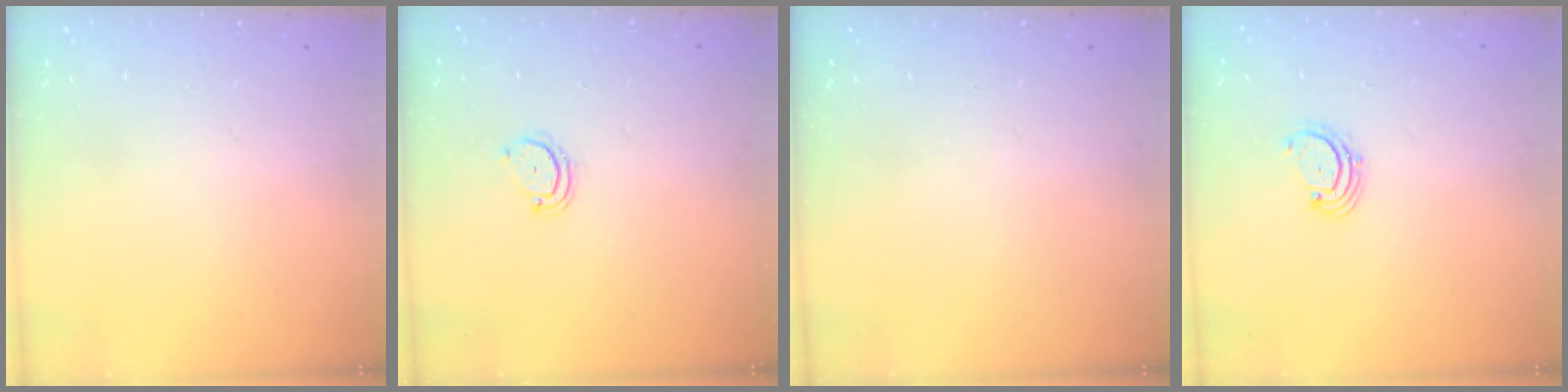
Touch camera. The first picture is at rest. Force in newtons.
{"total": 2.3, "press": 2.3, "slide": 0.2}
{"total": 0.0}
{"total": 1.7, "press": 1.7, "slide": 0.2}